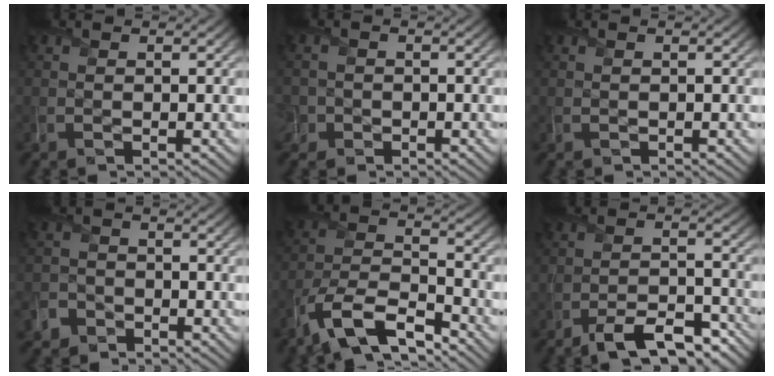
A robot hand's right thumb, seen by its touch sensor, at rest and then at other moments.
{"total": 2.7, "force": [-1.3, 2.3, 0.6], "torque": [-0.020, -0.004, -0.028]}
{"total": 0.0}
{"total": 3.4, "force": [-2.4, 2.3, 0.8], "torque": [-0.016, -0.001, -0.052]}
{"total": 11.3, "force": [-8.4, 3.8, 6.6], "torque": [-0.131, -0.007, -0.176]}
{"total": 8.9, "force": [-6.4, 3.1, 5.3], "torque": [-0.078, 0.001, -0.112]}